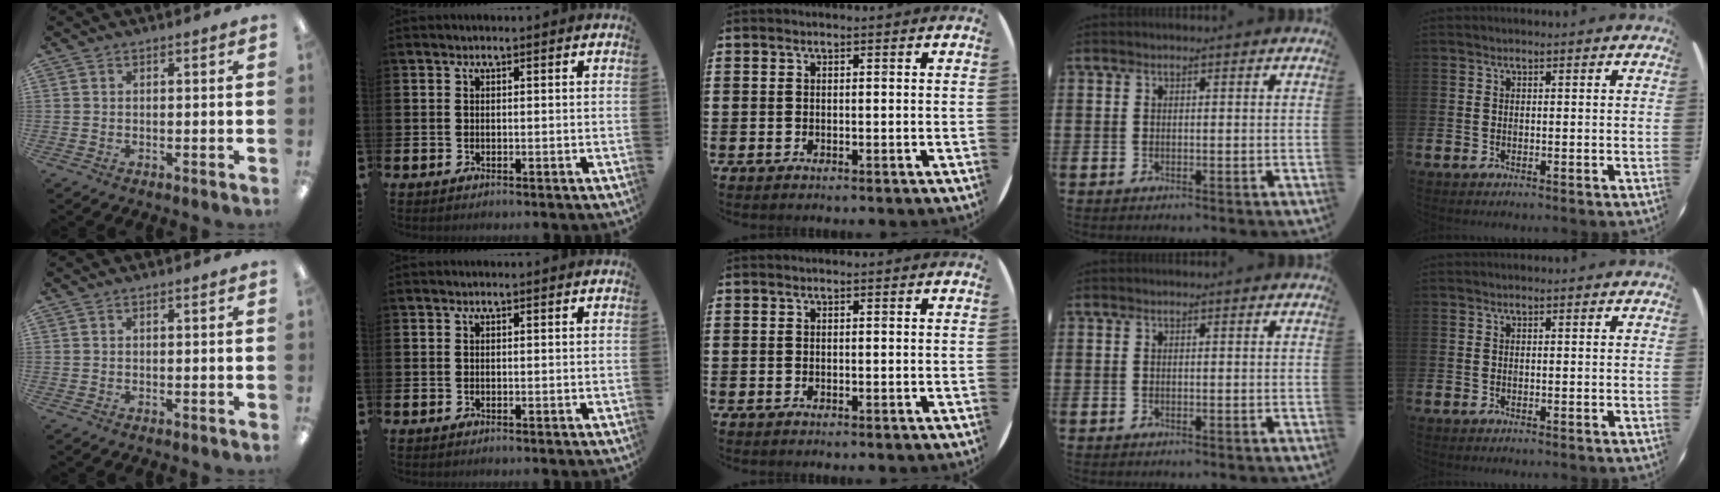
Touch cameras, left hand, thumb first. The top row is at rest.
{}